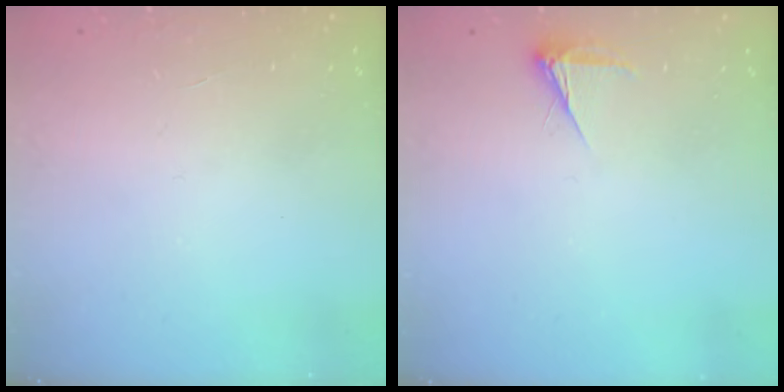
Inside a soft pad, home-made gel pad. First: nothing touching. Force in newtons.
{"total": 3.3, "press": 3.3, "slide": 0.4}